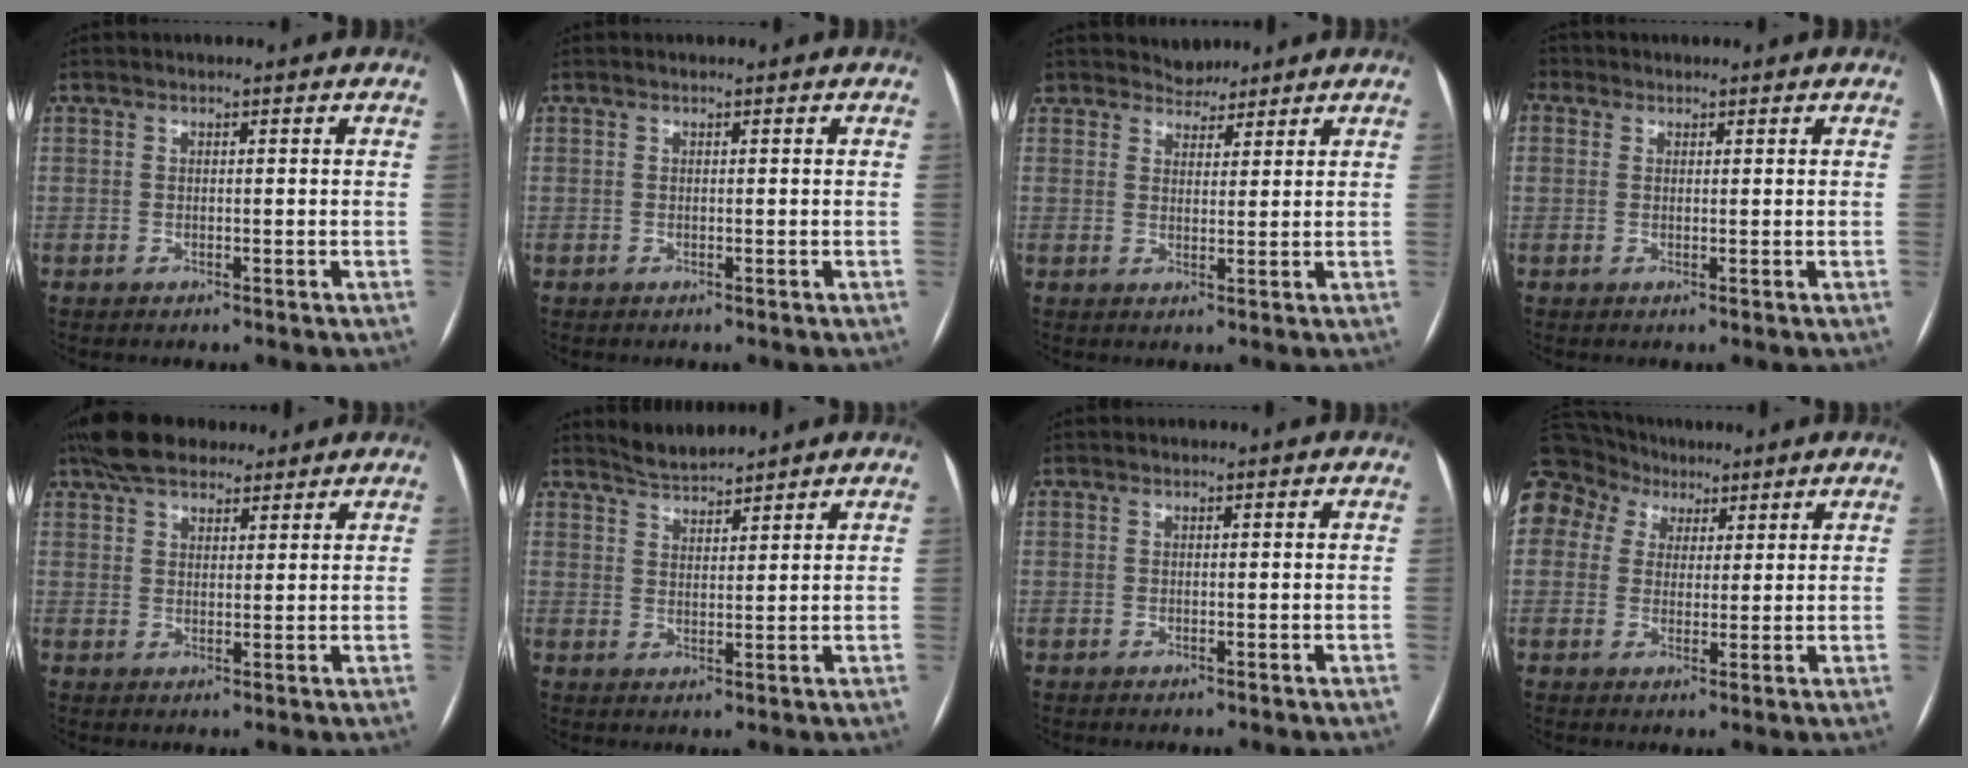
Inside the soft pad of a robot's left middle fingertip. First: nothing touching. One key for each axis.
{"total": 0.0}
{"total": 3.3, "fx": 3.0, "fy": 1.4, "fz": -0.4, "tx": 0.008, "ty": 0.005, "tz": 0.048}
{"total": 2.3, "fx": 0.8, "fy": 2.0, "fz": 0.7, "tx": -0.025, "ty": 0.010, "tz": 0.018}
{"total": 9.4, "fx": 7.4, "fy": 4.0, "fz": 4.2, "tx": -0.069, "ty": 0.033, "tz": 0.127}
{"total": 3.7, "fx": 3.7, "fy": 0.1, "fz": 0.1, "tx": -0.007, "ty": 0.008, "tz": 0.070}
{"total": 0.0}
{"total": 13.3, "fx": 7.3, "fy": 10.2, "fz": 4.2, "tx": -0.136, "ty": 0.072, "tz": 0.142}